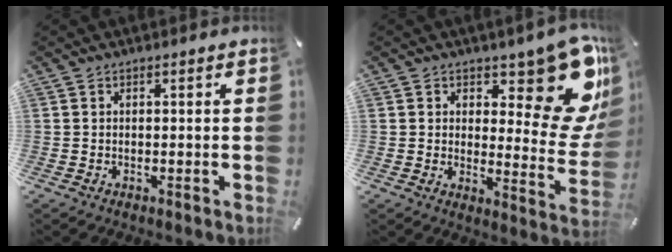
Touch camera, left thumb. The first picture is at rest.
{"total": 16.5, "force": [10.6, 7.0, 10.6], "torque": [-0.112, -0.100, 0.181]}